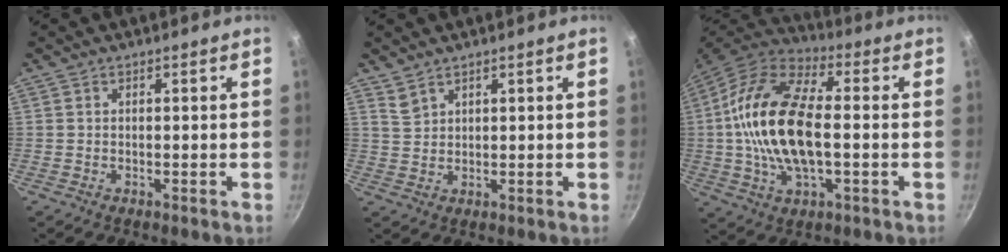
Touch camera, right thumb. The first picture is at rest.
{"total": 2.5, "force": [2.1, 1.2, 0.7], "torque": [-0.008, -0.003, 0.048]}
{"total": 20.2, "force": [-0.2, 9.9, 17.5], "torque": [-0.330, 0.031, -0.019]}